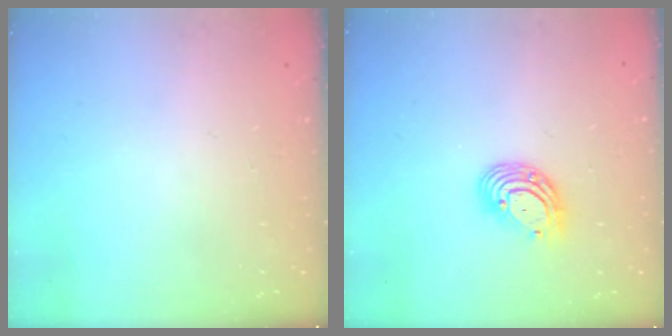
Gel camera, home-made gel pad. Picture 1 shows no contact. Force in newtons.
{"total": 9.0, "press": 8.8, "slide": 1.9}